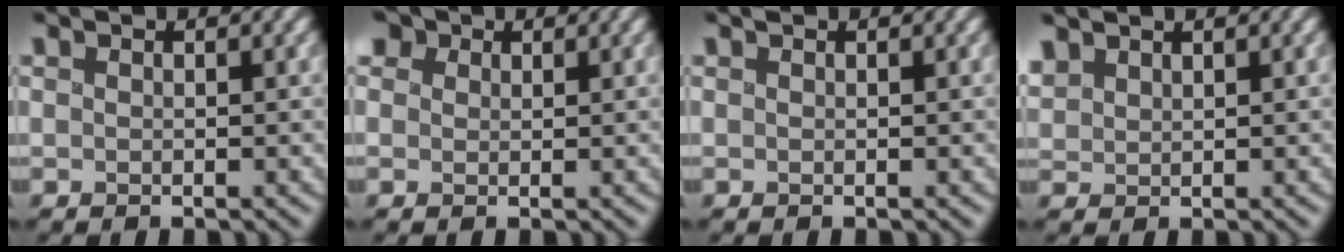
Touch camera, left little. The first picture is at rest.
{"total": 4.6, "force": [3.1, 2.8, 2.0], "torque": [-0.051, 0.005, 0.050]}
{"total": 0.0}
{"total": 1.9, "force": [1.5, 0.9, 0.7], "torque": [-0.021, 0.010, 0.034]}